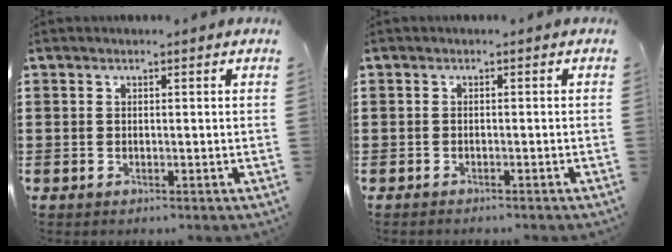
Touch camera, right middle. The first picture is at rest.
{"total": 0.6, "force": [-0.6, 0.0, 0.0], "torque": [-0.002, 0.000, -0.012]}